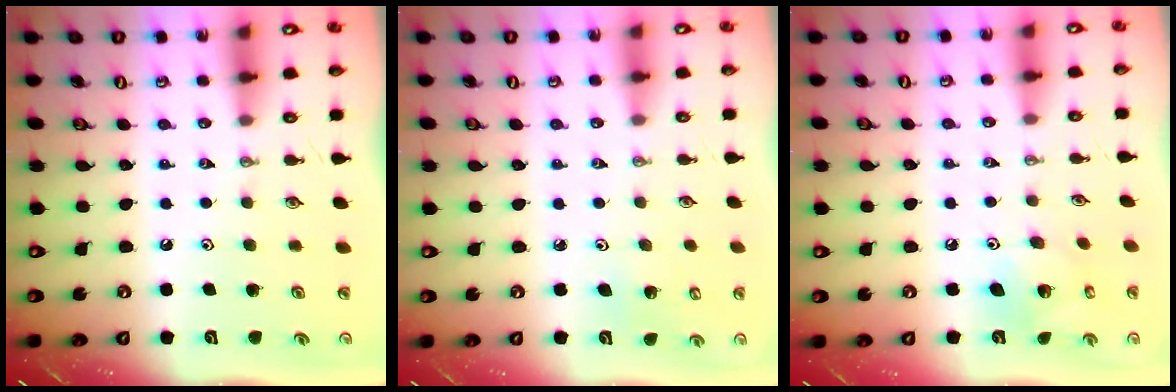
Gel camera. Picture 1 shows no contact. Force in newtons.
{"total": 2.8, "press": 2.7, "slide": 0.5}
{"total": 9.3, "press": 9.3, "slide": 0.2}